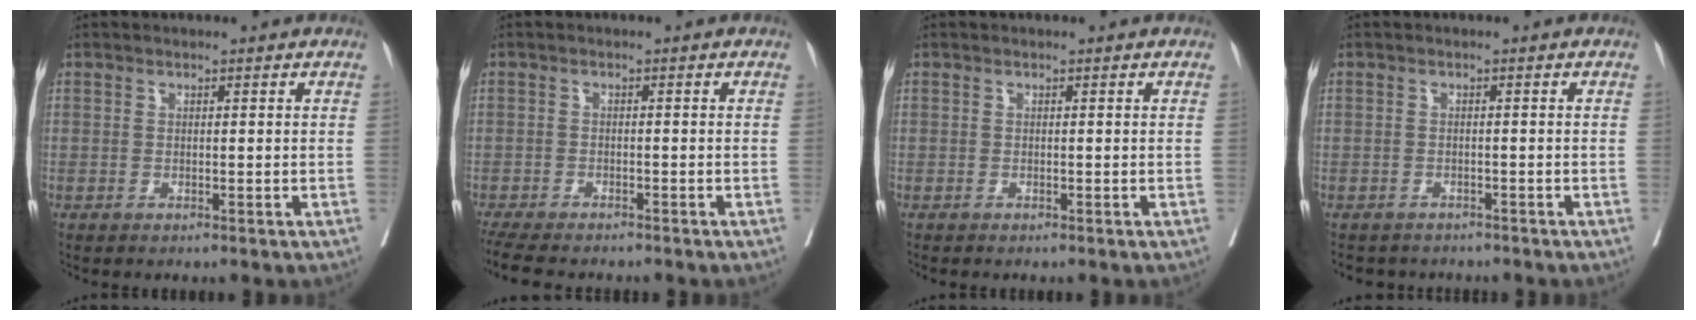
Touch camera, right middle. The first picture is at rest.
{"total": 8.5, "force": [-7.4, 1.9, 3.9], "torque": [-0.062, -0.012, -0.114]}
{"total": 0.0}
{"total": 3.9, "force": [-3.5, 1.6, 0.2], "torque": [0.000, 0.000, -0.047]}